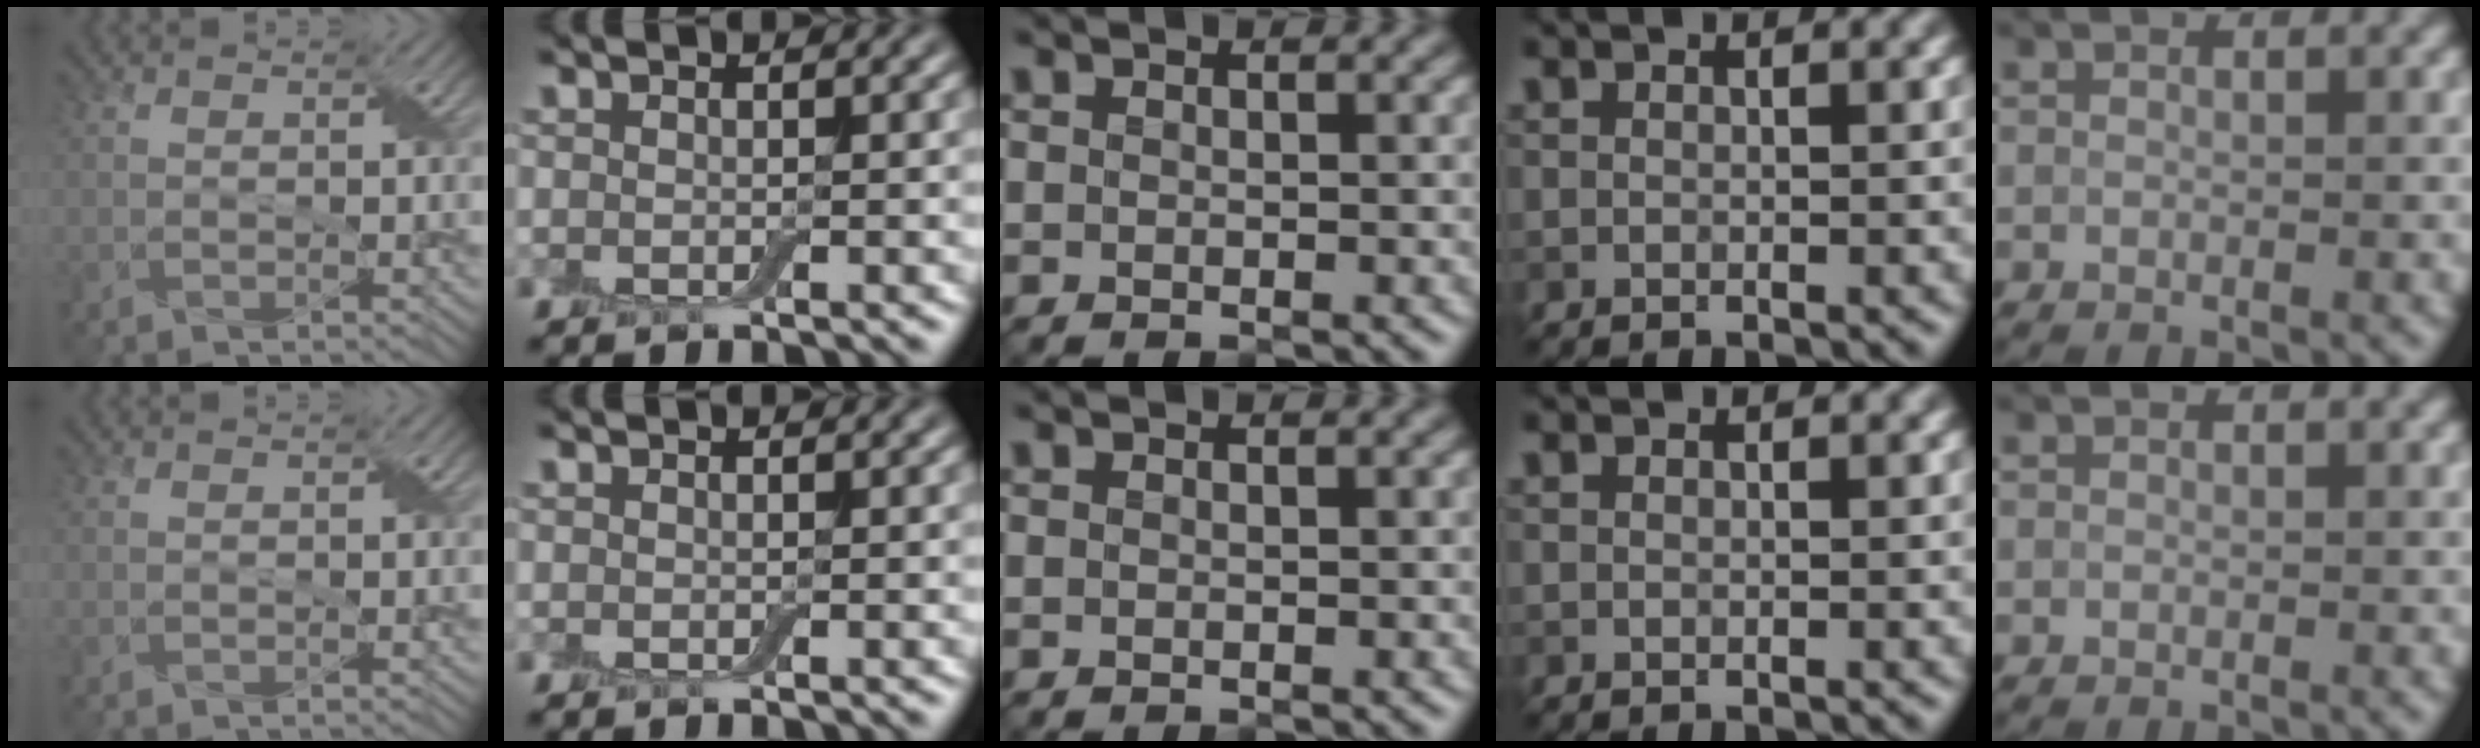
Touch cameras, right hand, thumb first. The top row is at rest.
{}